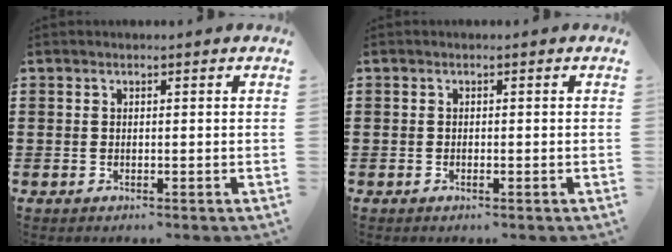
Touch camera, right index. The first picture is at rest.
{"total": 0.5, "force": [-0.3, 0.2, 0.4], "torque": [-0.009, -0.003, -0.005]}